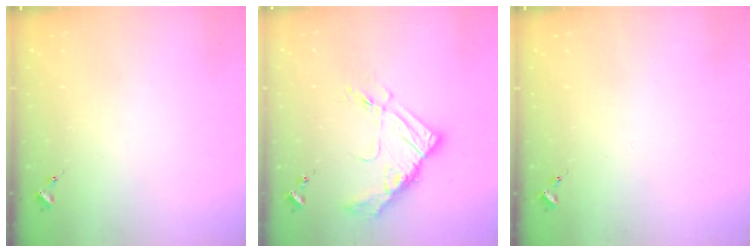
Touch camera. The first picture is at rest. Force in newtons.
{"total": 14.1, "press": 14.0, "slide": 1.1}
{"total": 0.0}